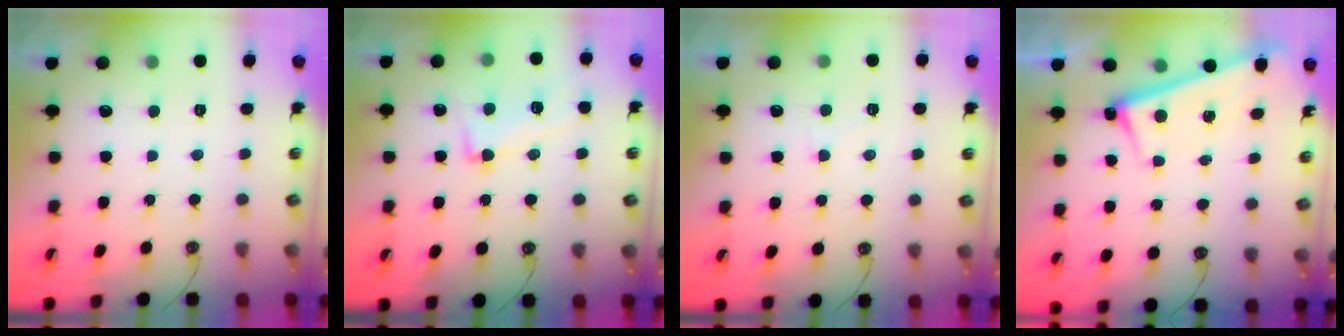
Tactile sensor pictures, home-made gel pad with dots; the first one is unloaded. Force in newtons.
{"total": 3.8, "press": 3.6, "slide": 1.2}
{"total": 4.7, "press": 4.7, "slide": 0.7}
{"total": 2.7, "press": 2.7, "slide": 0.5}